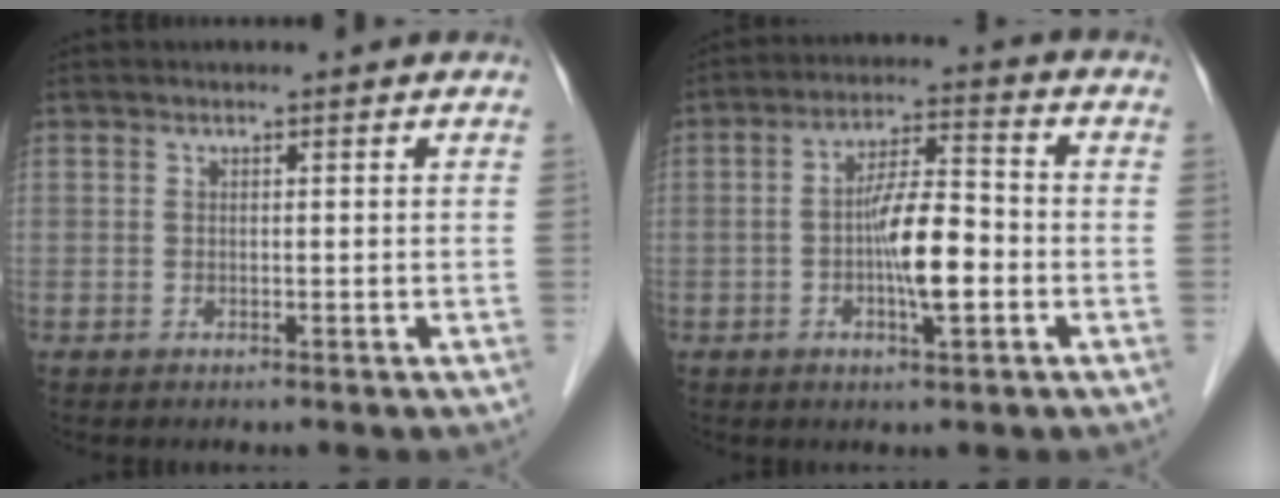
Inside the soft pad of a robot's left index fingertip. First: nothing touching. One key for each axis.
{"total": 8.2, "fx": -2.0, "fy": 1.5, "fz": 7.8, "tx": -0.144, "ty": 0.005, "tz": -0.038}